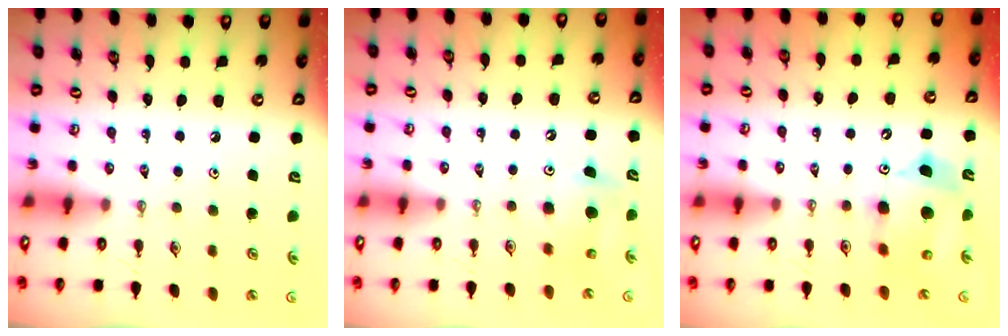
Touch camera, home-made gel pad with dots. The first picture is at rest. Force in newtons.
{"total": 7.1, "press": 7.1, "slide": 0.4}
{"total": 11.8, "press": 11.6, "slide": 2.1}